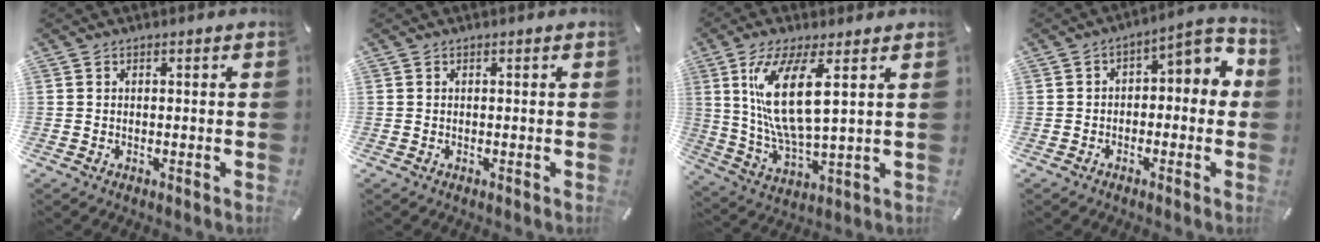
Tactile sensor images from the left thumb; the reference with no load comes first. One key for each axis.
{"total": 0.0}
{"total": 15.0, "fx": 4.9, "fy": 4.9, "fz": 13.3, "tx": -0.281, "ty": -0.012, "tz": 0.081}
{"total": 5.0, "fx": -0.7, "fy": 3.2, "fz": 3.7, "tx": -0.053, "ty": 0.002, "tz": -0.021}